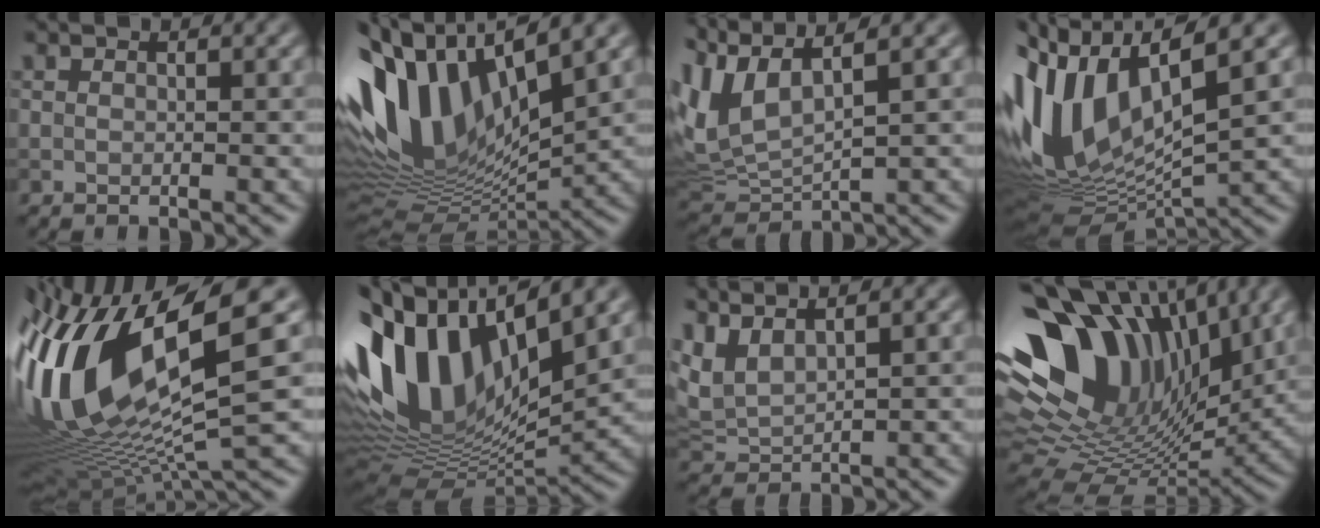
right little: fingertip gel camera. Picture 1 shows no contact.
{"total": 13.9, "force": [4.5, 6.7, 11.3], "torque": [-0.245, 0.012, 0.077]}
{"total": 6.6, "force": [3.4, 2.8, 5.0], "torque": [-0.131, 0.010, 0.071]}
{"total": 12.7, "force": [1.9, 5.7, 11.2], "torque": [-0.251, -0.002, 0.039]}
{"total": 15.5, "force": [2.0, 5.4, 14.4], "torque": [-0.306, -0.006, 0.053]}
{"total": 15.3, "force": [3.9, 7.2, 12.9], "torque": [-0.260, 0.010, 0.070]}
{"total": 3.5, "force": [2.6, 1.1, 2.0], "torque": [-0.060, 0.009, 0.061]}
{"total": 16.1, "force": [6.4, 9.7, 11.2], "torque": [-0.230, 0.018, 0.118]}